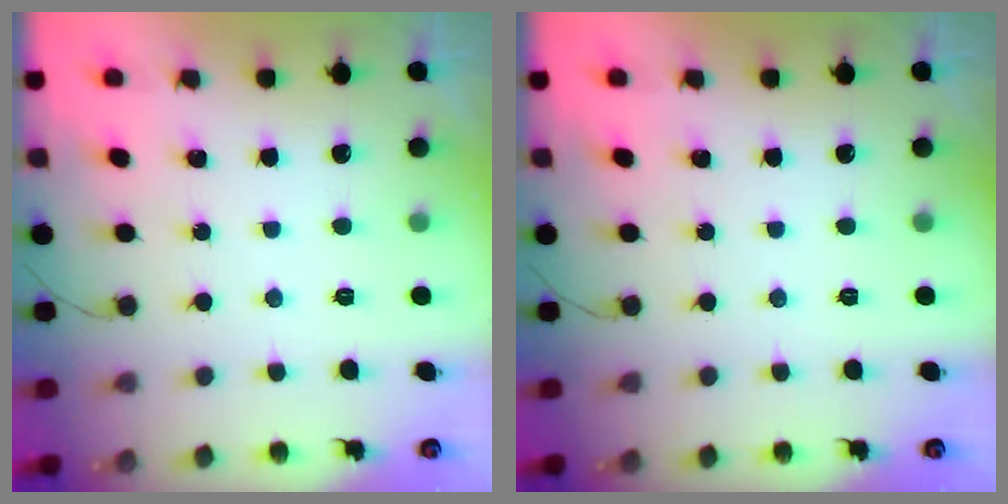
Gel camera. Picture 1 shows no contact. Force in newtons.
{"total": 0.0}